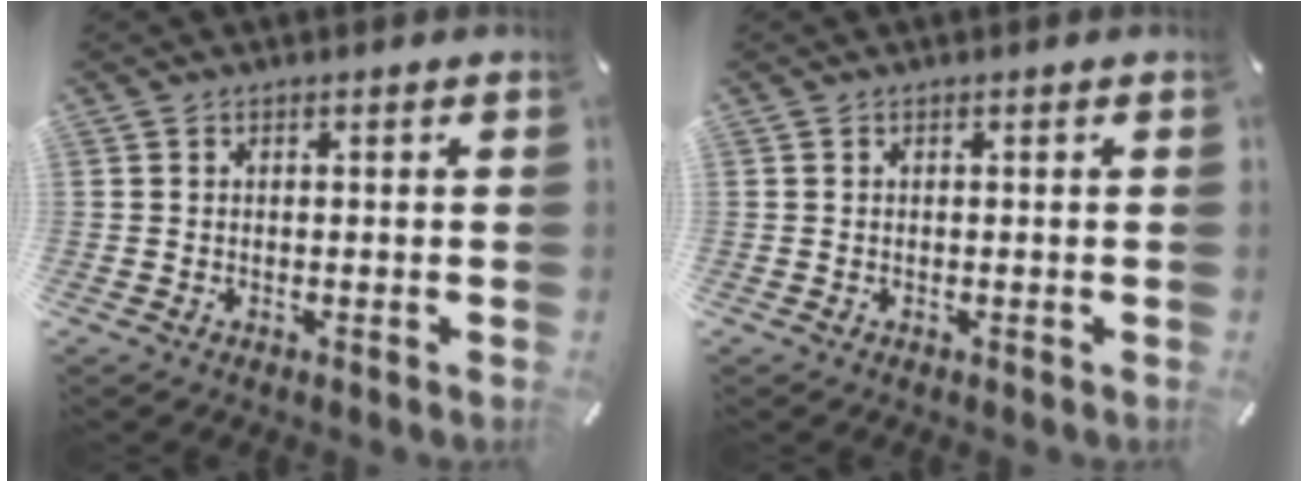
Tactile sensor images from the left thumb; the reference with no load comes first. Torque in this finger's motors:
{"motor_torque": [0.01, 0.04, 0.02, 0.00, -0.01]}